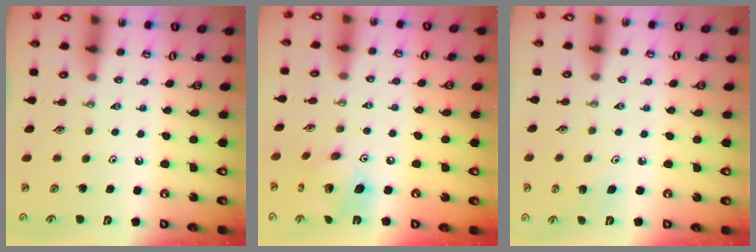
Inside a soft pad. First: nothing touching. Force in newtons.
{"total": 14.0, "press": 13.9, "slide": 1.1}
{"total": 4.1, "press": 4.1, "slide": 0.3}